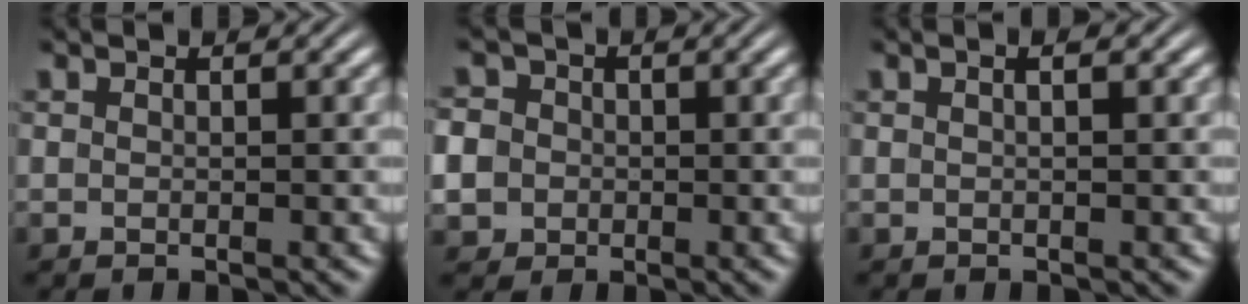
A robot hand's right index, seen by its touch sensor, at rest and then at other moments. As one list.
[{"total": 5.7, "force": [-0.5, 5.3, 1.9], "torque": [-0.058, -0.017, -0.012]}, {"total": 1.0, "force": [0.2, 0.2, 1.0], "torque": [-0.009, 0.006, 0.000]}]